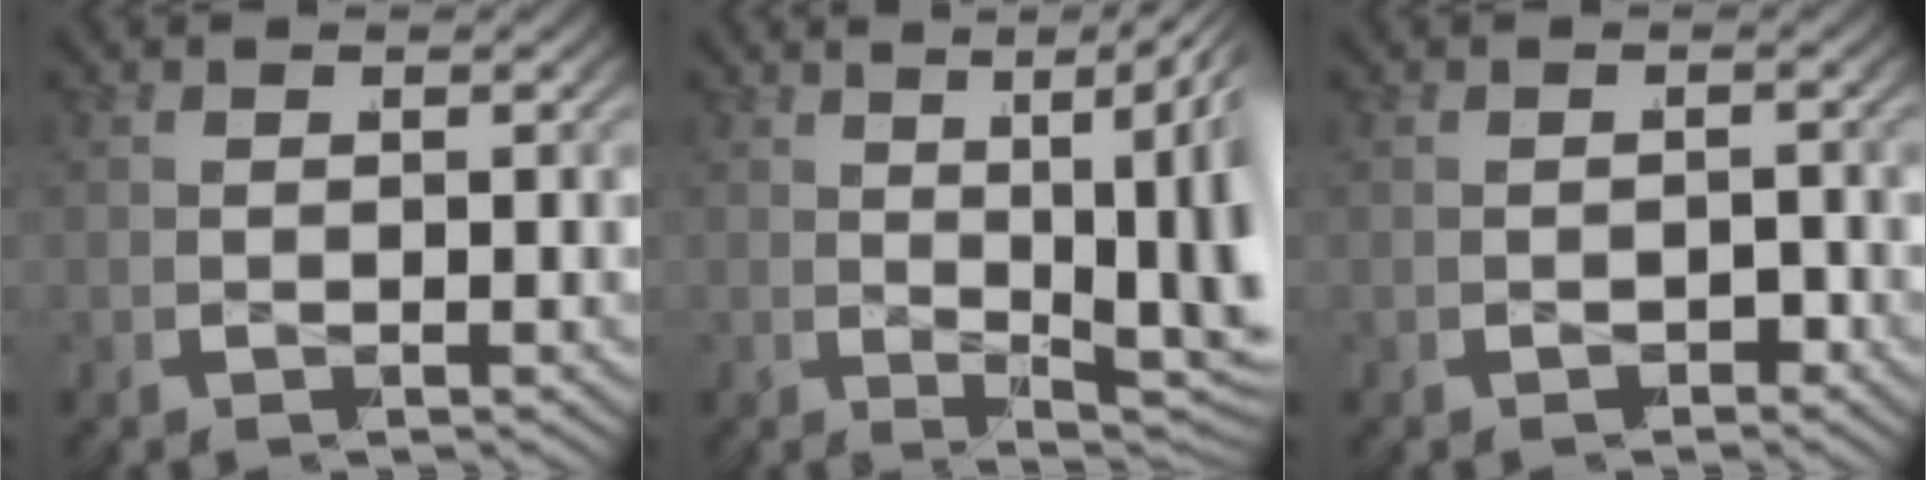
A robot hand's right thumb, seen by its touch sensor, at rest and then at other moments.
{"total": 10.4, "force": [-0.5, 4.7, 9.2], "torque": [-0.135, -0.011, -0.002]}
{"total": 1.6, "force": [-0.9, 0.9, 0.9], "torque": [-0.011, -0.004, -0.014]}